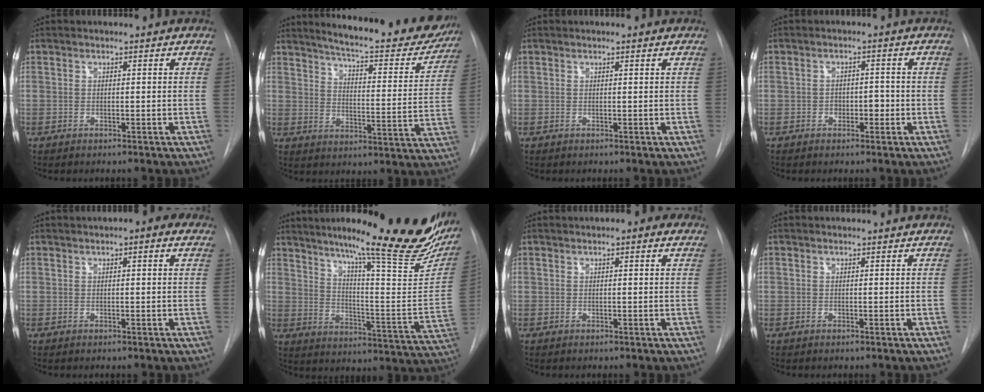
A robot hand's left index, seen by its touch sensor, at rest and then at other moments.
{"total": 23.1, "force": [20.5, 3.9, 9.8], "torque": [-0.138, -0.058, 0.252]}
{"total": 0.6, "force": [0.5, -0.1, 0.4], "torque": [-0.010, 0.003, 0.011]}
{"total": 2.3, "force": [-0.8, 1.5, 1.5], "torque": [-0.014, 0.004, -0.012]}
{"total": 3.2, "force": [1.7, 0.7, 2.6], "torque": [-0.037, 0.010, 0.019]}
{"total": 30.0, "force": [22.9, 3.3, 19.1], "torque": [-0.240, -0.060, 0.299]}
{"total": 2.3, "force": [1.4, 0.5, 1.8], "torque": [-0.027, 0.009, 0.016]}
{"total": 1.2, "force": [1.2, -0.1, 0.2], "torque": [-0.008, 0.005, 0.013]}